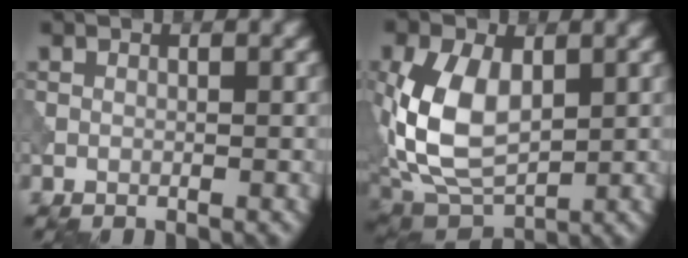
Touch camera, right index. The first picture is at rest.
{"total": 9.2, "force": [0.8, 5.7, 7.2], "torque": [-0.164, 0.002, 0.012]}